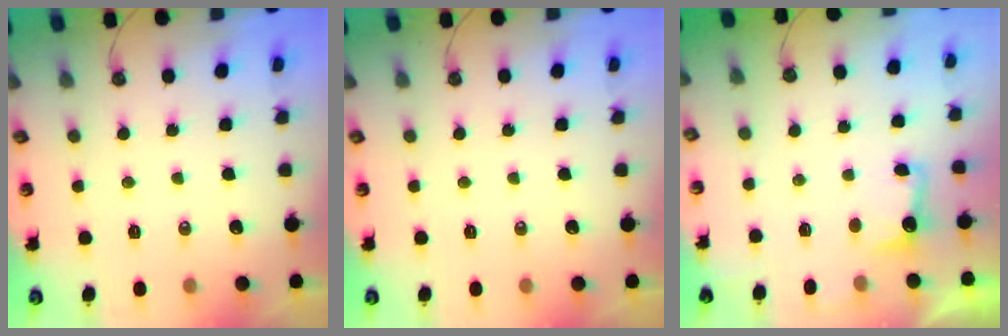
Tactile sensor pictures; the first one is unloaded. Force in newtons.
{"total": 0.0}
{"total": 3.3, "press": 3.1, "slide": 1.0}